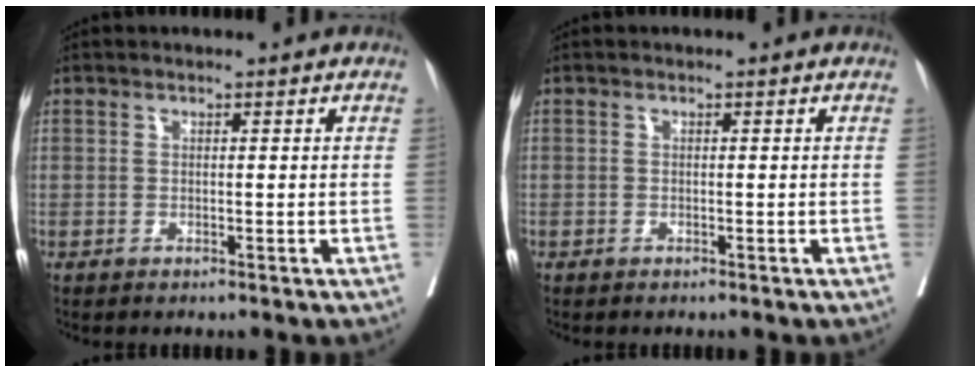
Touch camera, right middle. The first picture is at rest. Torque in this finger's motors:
{"motor_torque": [0.82, -1.32, -0.20, -0.21]}